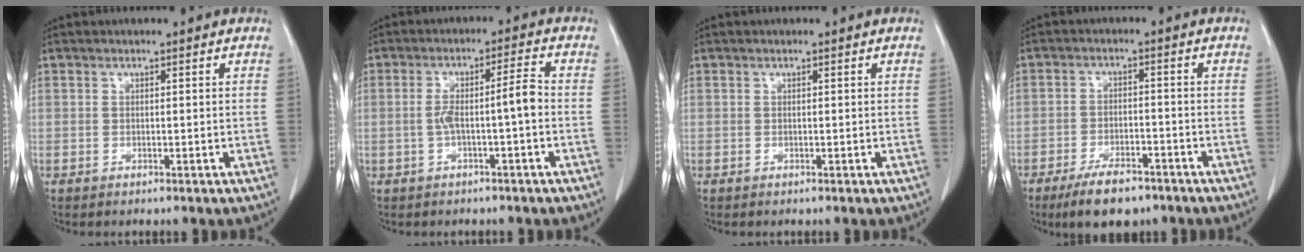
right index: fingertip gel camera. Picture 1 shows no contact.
{"total": 5.3, "force": [-1.0, 0.1, 5.2], "torque": [-0.095, 0.022, -0.012]}
{"total": 0.0}
{"total": 7.5, "force": [-5.5, 2.8, 4.3], "torque": [-0.076, -0.005, -0.090]}